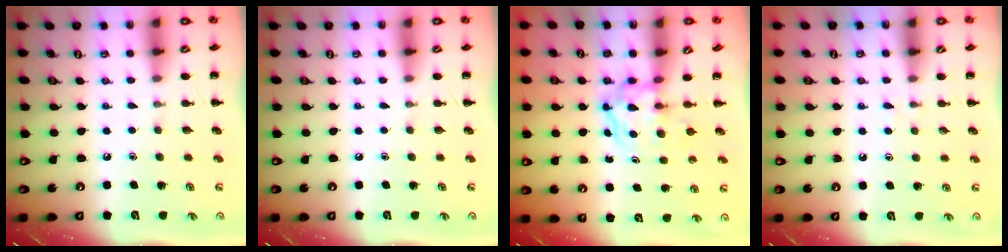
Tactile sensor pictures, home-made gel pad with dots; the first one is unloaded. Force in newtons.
{"total": 0.0}
{"total": 3.8, "press": 3.7, "slide": 0.5}
{"total": 2.4, "press": 2.3, "slide": 1.0}